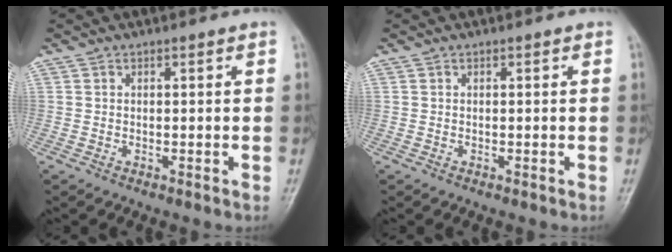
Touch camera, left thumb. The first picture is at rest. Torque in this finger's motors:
{"motor_torque": [0.00, 0.00, 0.02, 0.00, 0.00]}